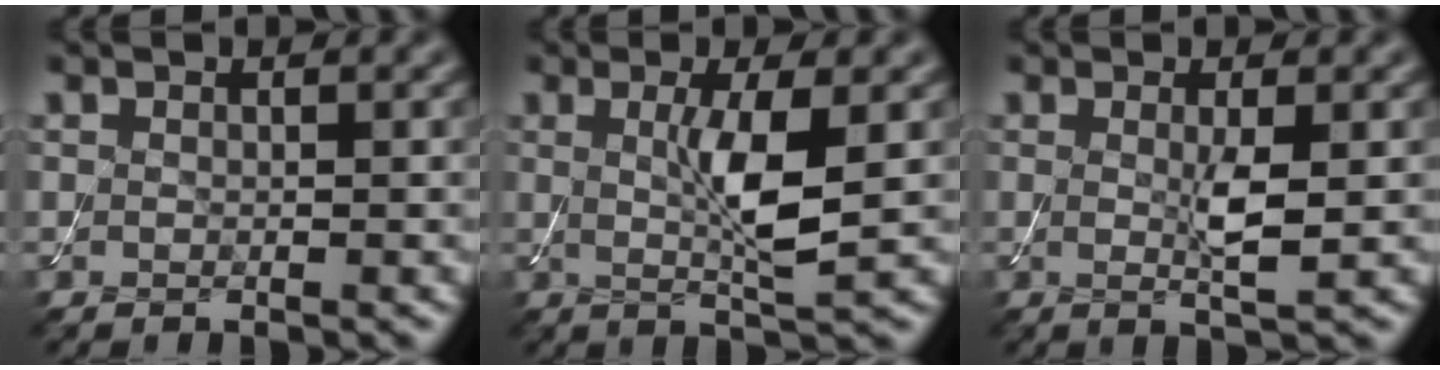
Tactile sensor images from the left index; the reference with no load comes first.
{"total": 4.7, "force": [0.4, 0.8, 4.6], "torque": [-0.086, -0.008, 0.011]}
{"total": 2.6, "force": [0.1, 0.3, 2.6], "torque": [-0.054, -0.006, 0.003]}